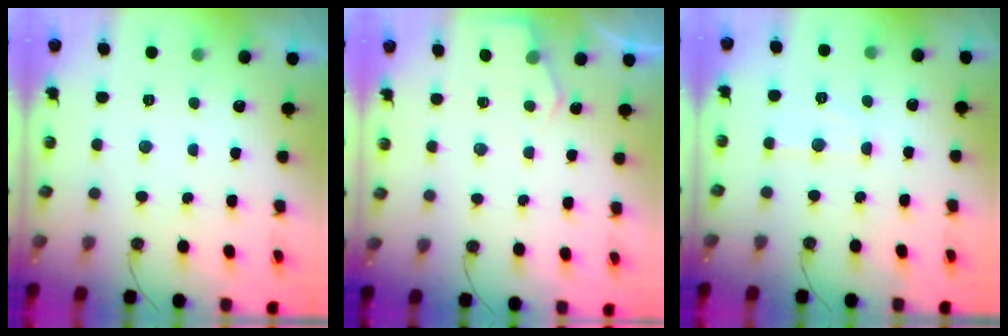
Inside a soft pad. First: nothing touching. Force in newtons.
{"total": 4.3, "press": 4.3, "slide": 0.5}
{"total": 7.5, "press": 7.5, "slide": 0.6}